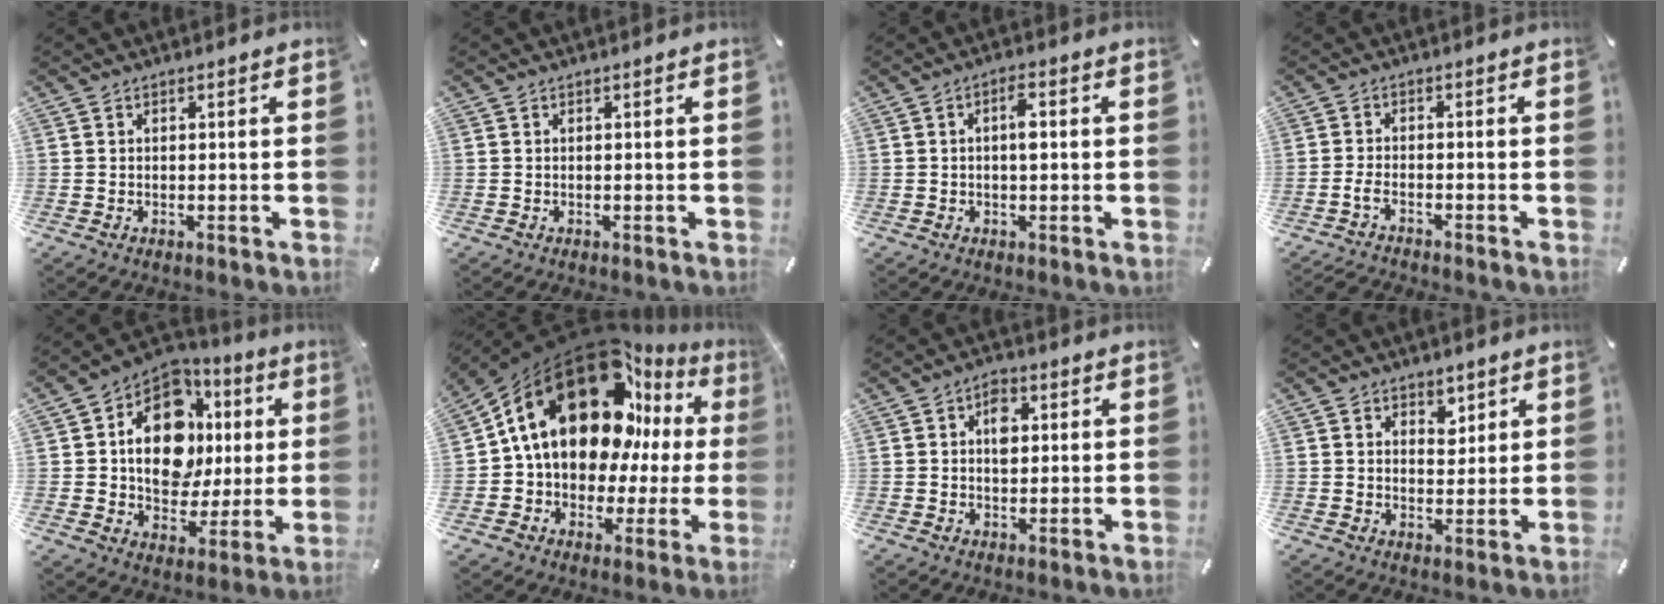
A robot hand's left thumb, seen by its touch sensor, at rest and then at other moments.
{"total": 0.0}
{"total": 3.8, "force": [0.3, 1.5, 3.5], "torque": [-0.054, 0.002, -0.002]}
{"total": 3.1, "force": [-2.4, 1.0, 1.7], "torque": [-0.041, 0.007, -0.048]}
{"total": 16.9, "force": [2.8, 12.5, 11.1], "torque": [-0.177, -0.013, 0.051]}
{"total": 23.9, "force": [10.4, 15.0, 15.4], "torque": [-0.271, -0.068, 0.180]}
{"total": 5.1, "force": [1.0, 3.5, 3.5], "torque": [-0.042, -0.002, 0.009]}
{"total": 4.3, "force": [2.3, 3.4, 1.1], "torque": [0.006, -0.011, 0.033]}